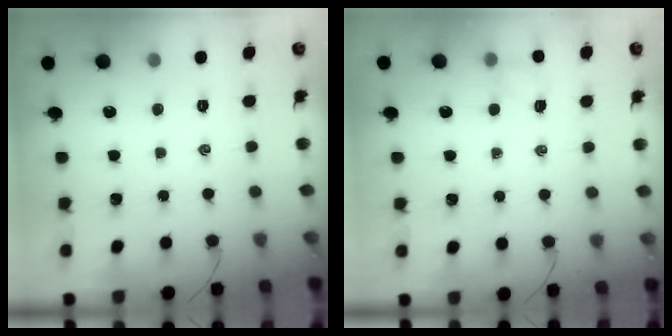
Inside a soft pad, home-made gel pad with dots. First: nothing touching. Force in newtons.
{"total": 2.5, "press": 2.3, "slide": 0.9}